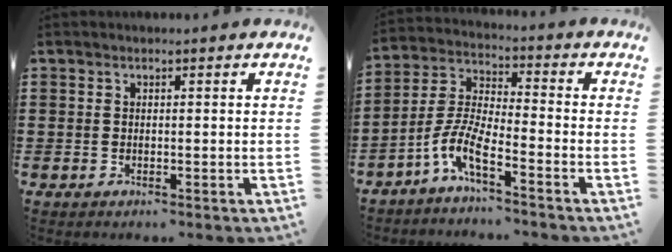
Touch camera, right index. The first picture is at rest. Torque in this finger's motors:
{"motor_torque": [1.28, 0.86, 0.34, 0.13]}